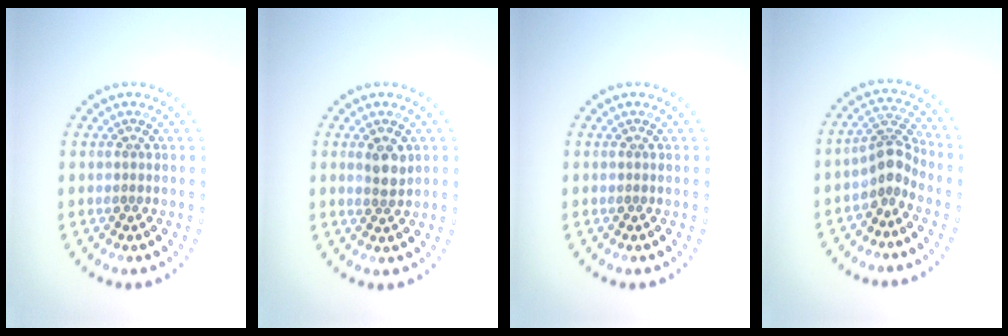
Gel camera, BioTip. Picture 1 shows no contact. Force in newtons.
{"total": 2.0, "press": 1.8, "slide": 0.8}
{"total": 0.0}
{"total": 2.9, "press": 2.0, "slide": 2.0}